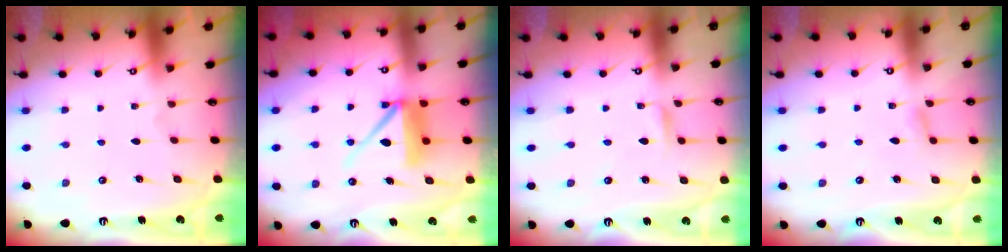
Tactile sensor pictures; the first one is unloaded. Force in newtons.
{"total": 10.7, "press": 10.6, "slide": 1.0}
{"total": 1.6, "press": 1.6, "slide": 0.2}
{"total": 4.4, "press": 4.4, "slide": 0.5}